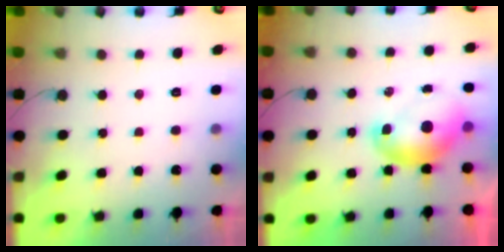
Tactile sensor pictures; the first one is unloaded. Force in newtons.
{"total": 8.5, "press": 8.4, "slide": 1.0}